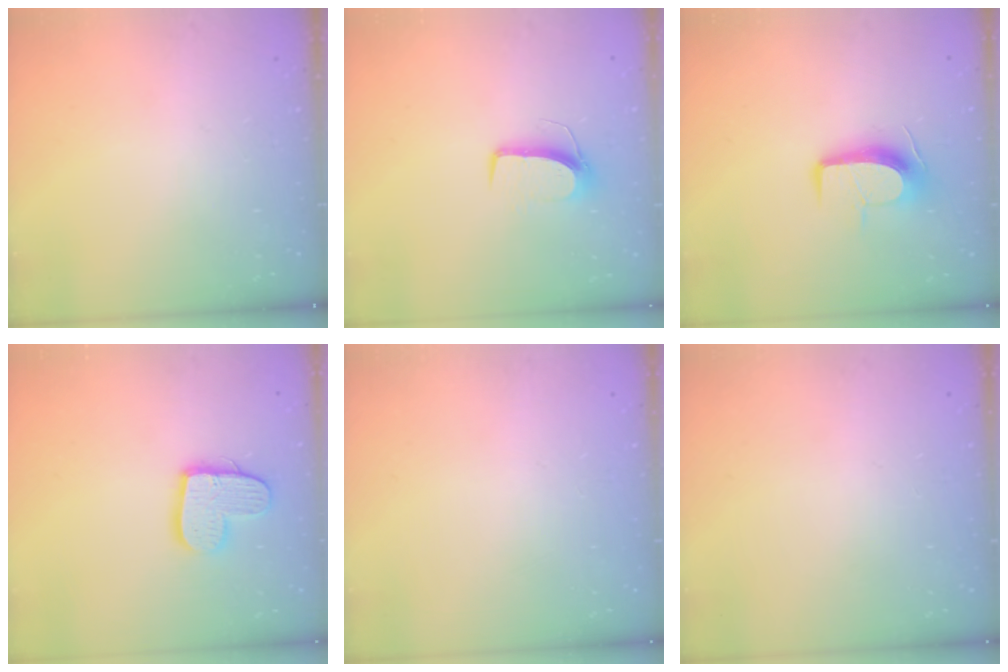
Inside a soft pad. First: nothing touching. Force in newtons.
{"total": 7.8, "press": 7.7, "slide": 0.5}
{"total": 10.5, "press": 10.5, "slide": 0.9}
{"total": 12.6, "press": 12.6, "slide": 0.8}
{"total": 0.0}
{"total": 0.0}